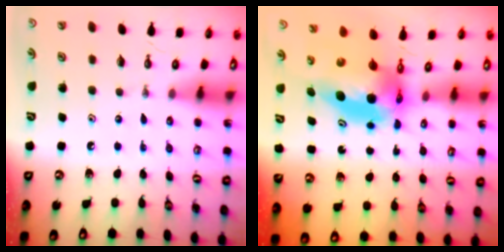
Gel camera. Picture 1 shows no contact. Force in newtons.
{"total": 7.7, "press": 7.7, "slide": 0.9}